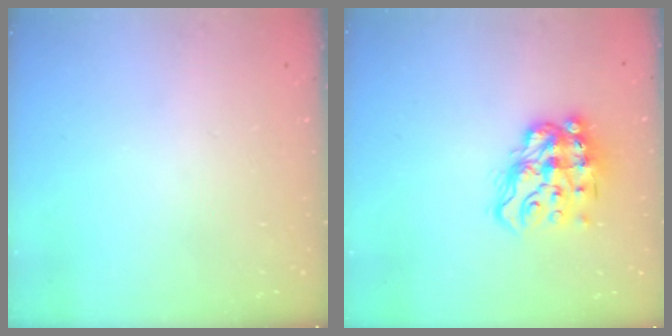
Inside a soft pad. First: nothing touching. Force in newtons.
{"total": 13.6, "press": 13.6, "slide": 1.1}